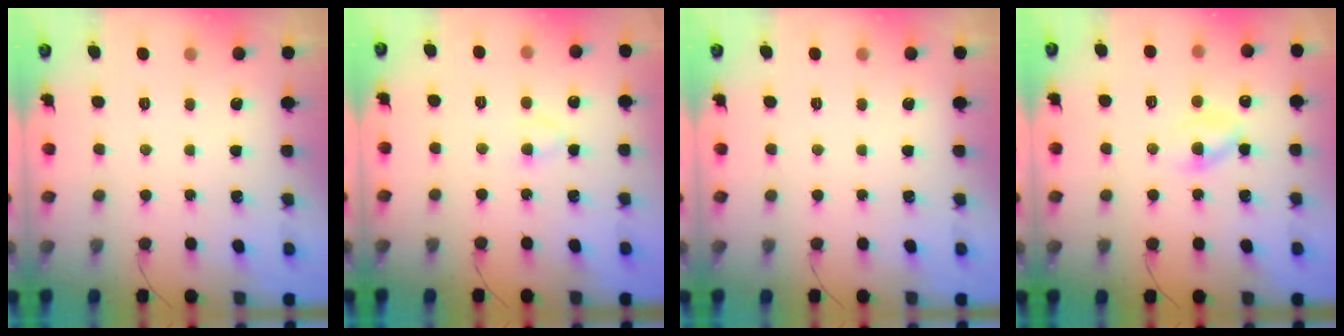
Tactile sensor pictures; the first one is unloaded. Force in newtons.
{"total": 2.4, "press": 2.1, "slide": 1.1}
{"total": 0.0}
{"total": 3.7, "press": 3.5, "slide": 1.0}